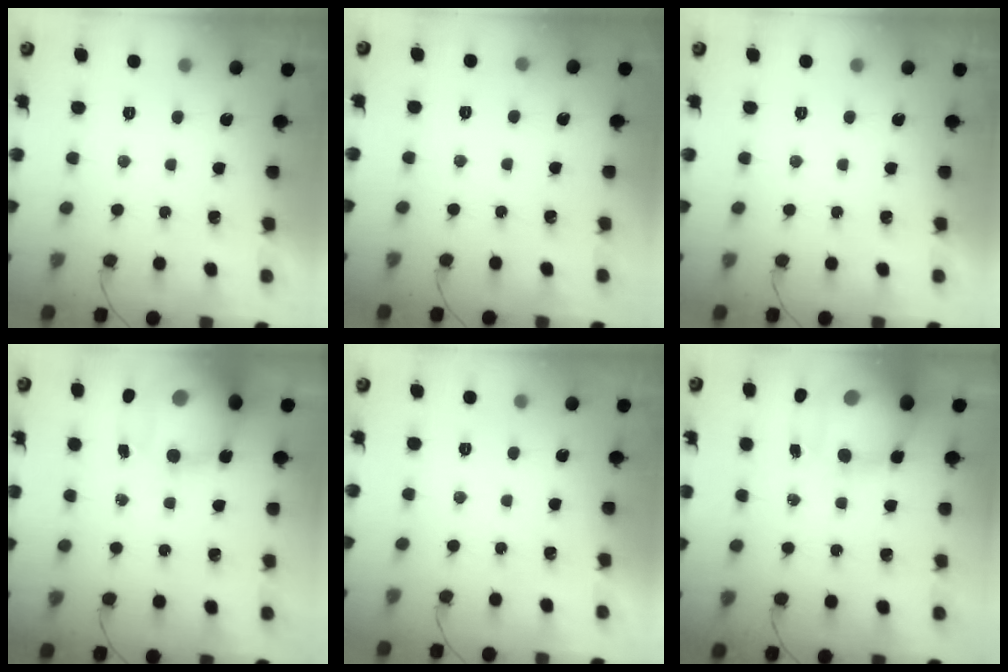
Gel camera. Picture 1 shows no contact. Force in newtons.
{"total": 2.7, "press": 2.0, "slide": 1.8}
{"total": 0.0}
{"total": 15.0, "press": 14.5, "slide": 3.9}
{"total": 0.0}
{"total": 13.8, "press": 13.3, "slide": 3.6}